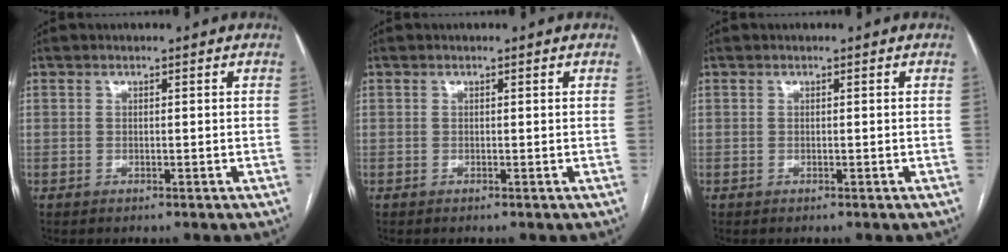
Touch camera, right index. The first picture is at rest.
{"total": 0.0}
{"total": 0.0}